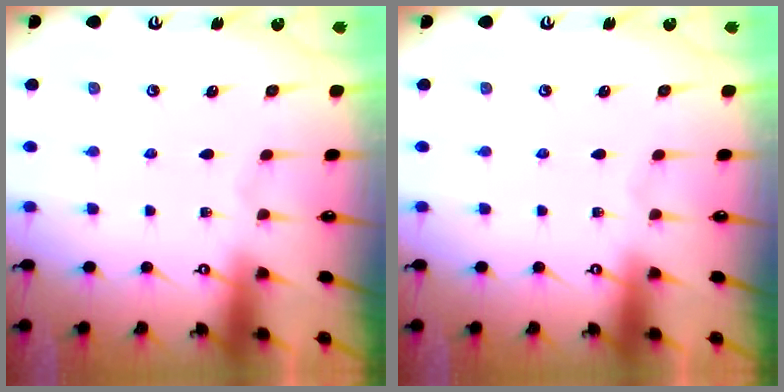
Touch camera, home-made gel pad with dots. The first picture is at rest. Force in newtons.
{"total": 0.0}